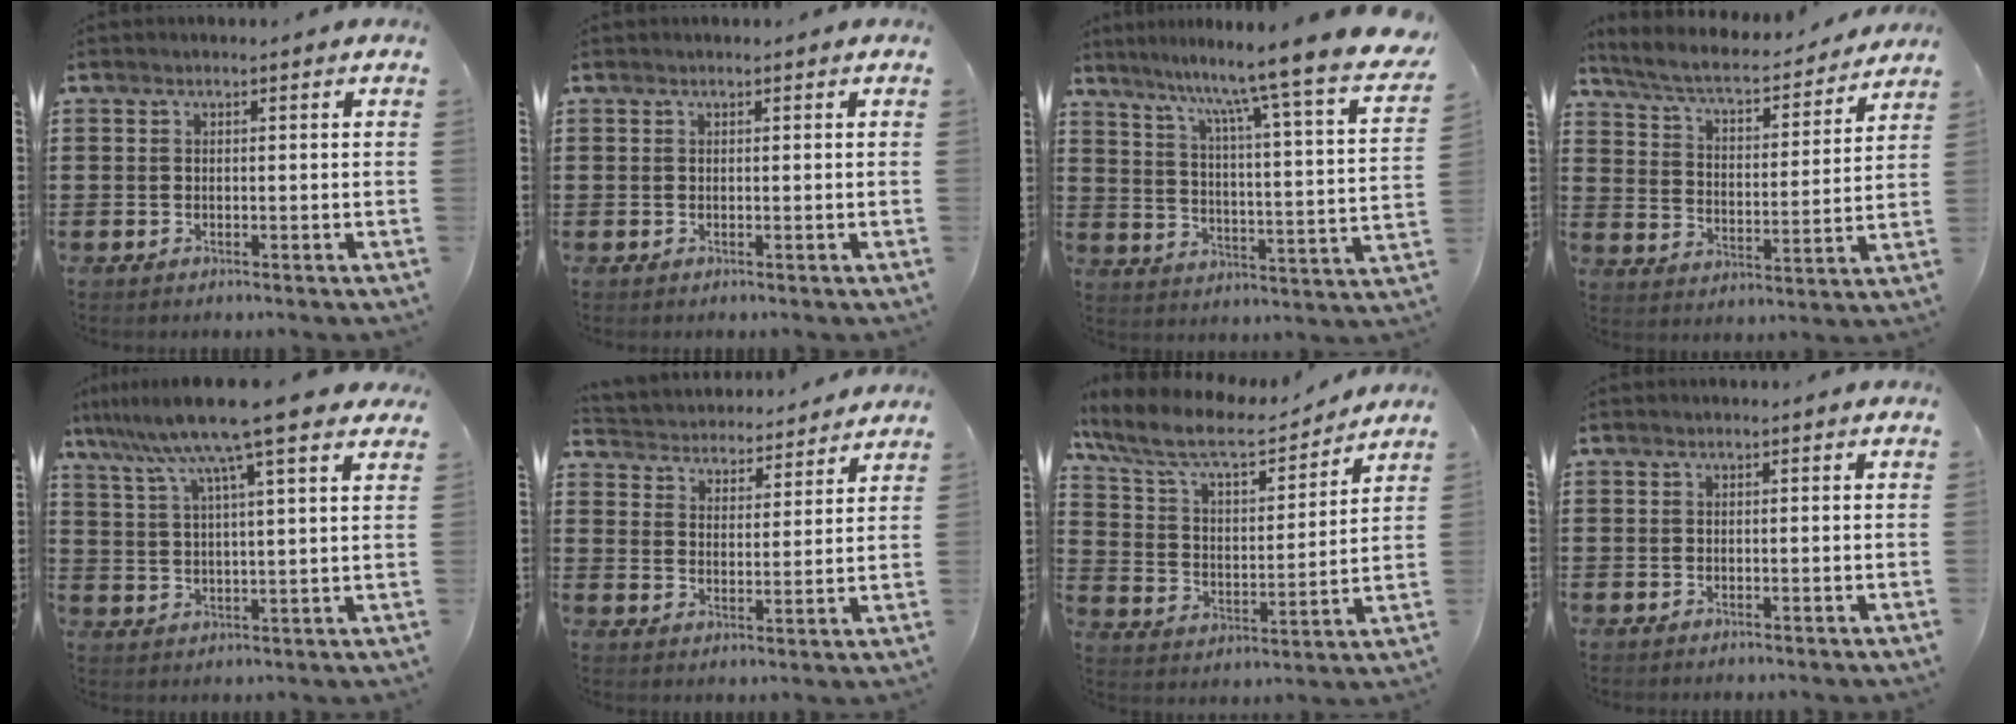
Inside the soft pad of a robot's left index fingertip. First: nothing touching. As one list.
[{"total": 0.0}, {"total": 9.3, "force": [7.8, -2.1, 4.5], "torque": [-0.103, -0.078, 0.114]}, {"total": 6.0, "force": [5.4, 0.8, 2.6], "torque": [-0.076, -0.036, 0.086]}, {"total": 11.5, "force": [8.9, 0.1, 7.3], "torque": [-0.168, -0.027, 0.149]}, {"total": 3.8, "force": [3.8, 0.2, -0.5], "torque": [-0.014, -0.032, 0.060]}, {"total": 9.6, "force": [8.1, 2.3, 4.6], "torque": [-0.121, -0.042, 0.137]}, {"total": 0.0}]